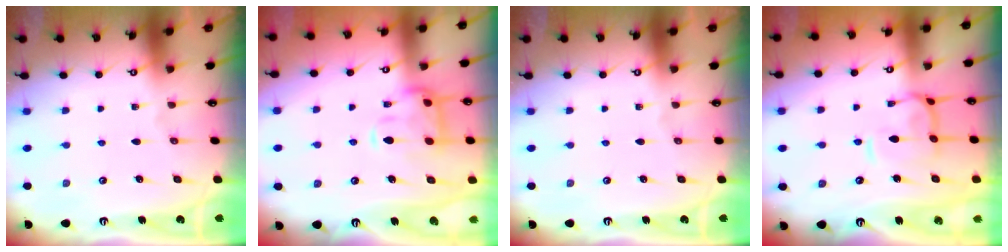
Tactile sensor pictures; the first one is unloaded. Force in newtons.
{"total": 4.9, "press": 4.7, "slide": 1.4}
{"total": 0.0}
{"total": 5.5, "press": 5.3, "slide": 1.1}